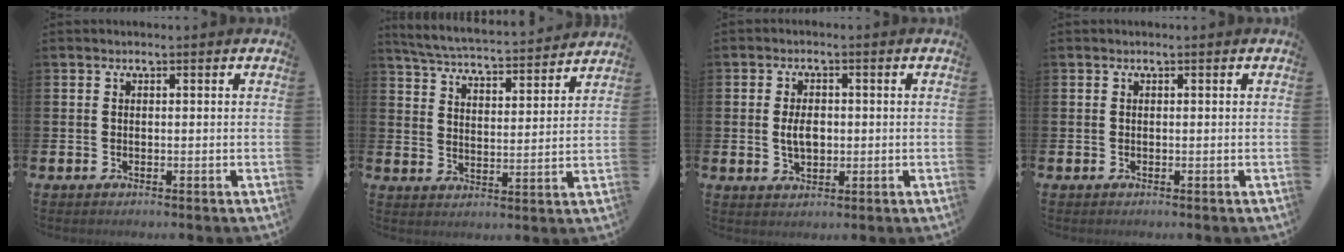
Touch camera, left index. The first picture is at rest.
{"total": 5.3, "force": [5.2, 0.3, 1.0], "torque": [-0.044, -0.041, 0.087]}
{"total": 3.6, "force": [0.1, 2.2, 2.9], "torque": [-0.041, 0.002, -0.003]}
{"total": 0.0}